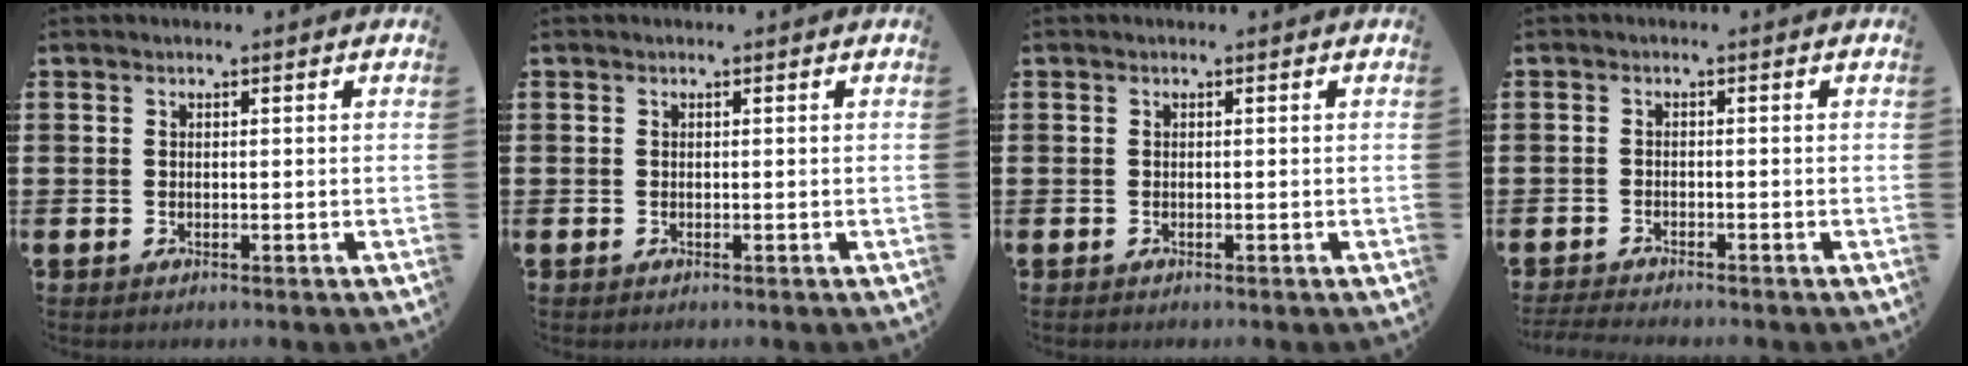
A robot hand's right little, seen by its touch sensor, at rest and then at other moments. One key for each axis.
{"total": 0.0}
{"total": 0.0}
{"total": 1.4, "fx": -1.3, "fy": 0.0, "fz": 0.3, "tx": -0.006, "ty": 0.002, "tz": -0.027}